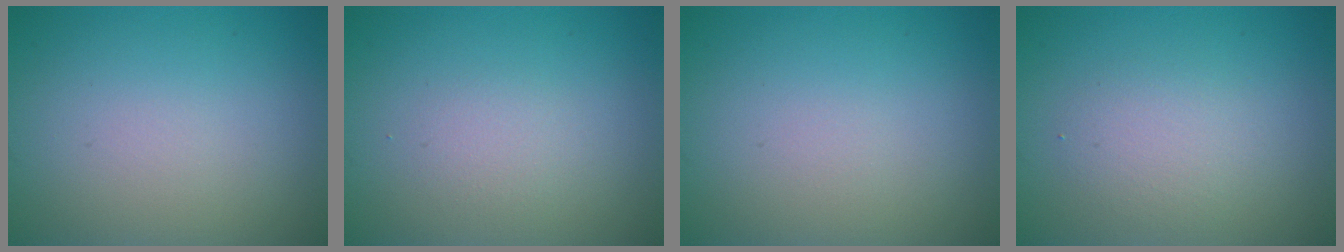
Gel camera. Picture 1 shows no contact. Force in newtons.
{"total": 1.2, "press": 1.2, "slide": 0.1}
{"total": 0.0}
{"total": 2.3, "press": 2.3, "slide": 0.1}